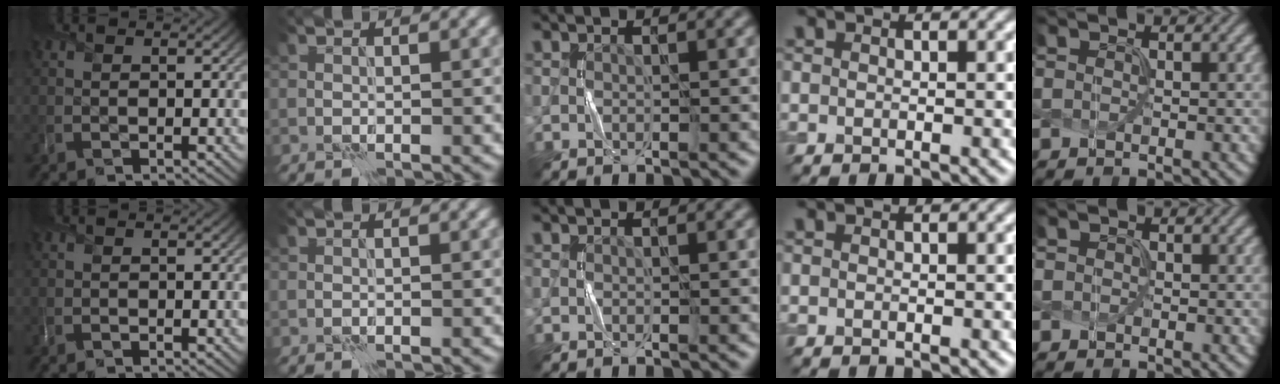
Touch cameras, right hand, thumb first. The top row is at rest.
{"little": {"total": 0.5, "force": [-0.1, 0.0, -0.5], "torque": [0.008, -0.001, 0.005]}}